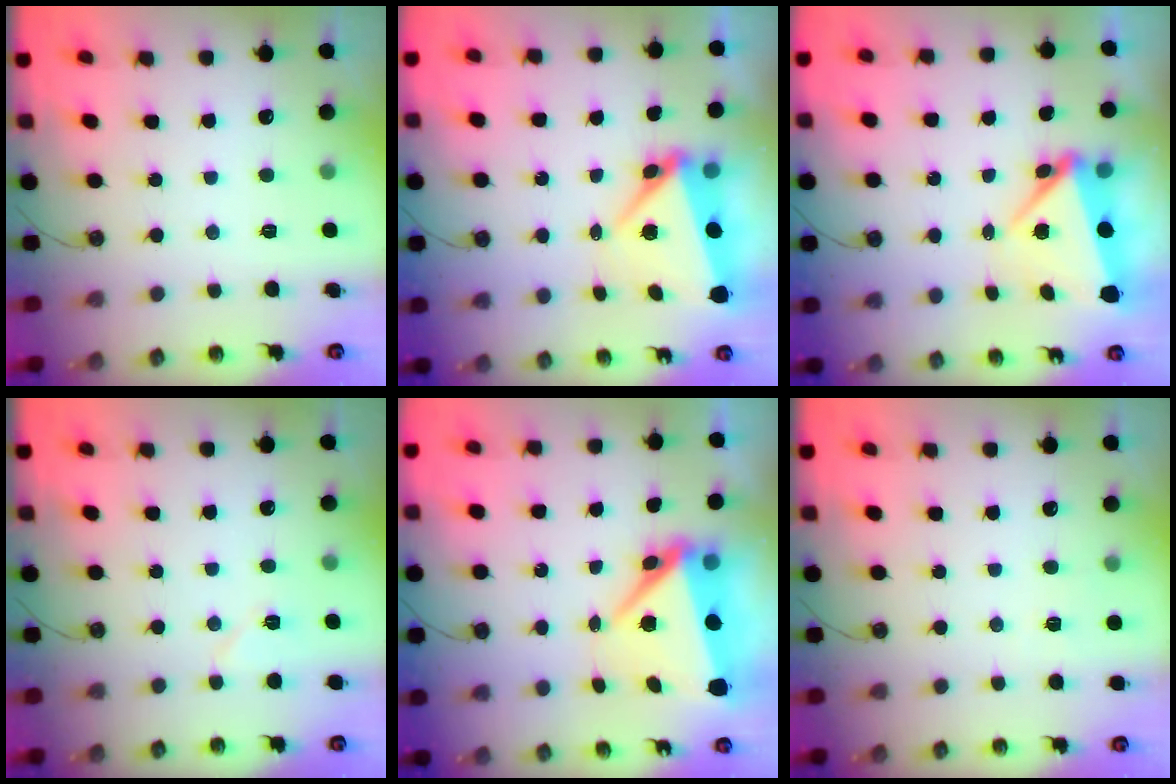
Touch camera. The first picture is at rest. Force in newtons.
{"total": 6.5, "press": 6.3, "slide": 1.6}
{"total": 5.4, "press": 5.0, "slide": 1.9}
{"total": 6.6, "press": 6.3, "slide": 1.9}
{"total": 9.0, "press": 8.8, "slide": 2.0}
{"total": 4.2, "press": 4.1, "slide": 1.1}